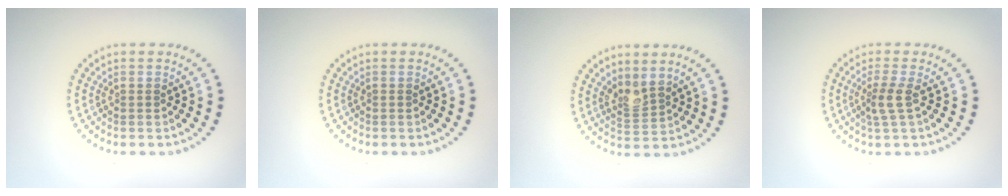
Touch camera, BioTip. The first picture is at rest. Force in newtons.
{"total": 0.0}
{"total": 2.2, "press": 1.6, "slide": 1.4}
{"total": 2.0, "press": 1.6, "slide": 1.3}